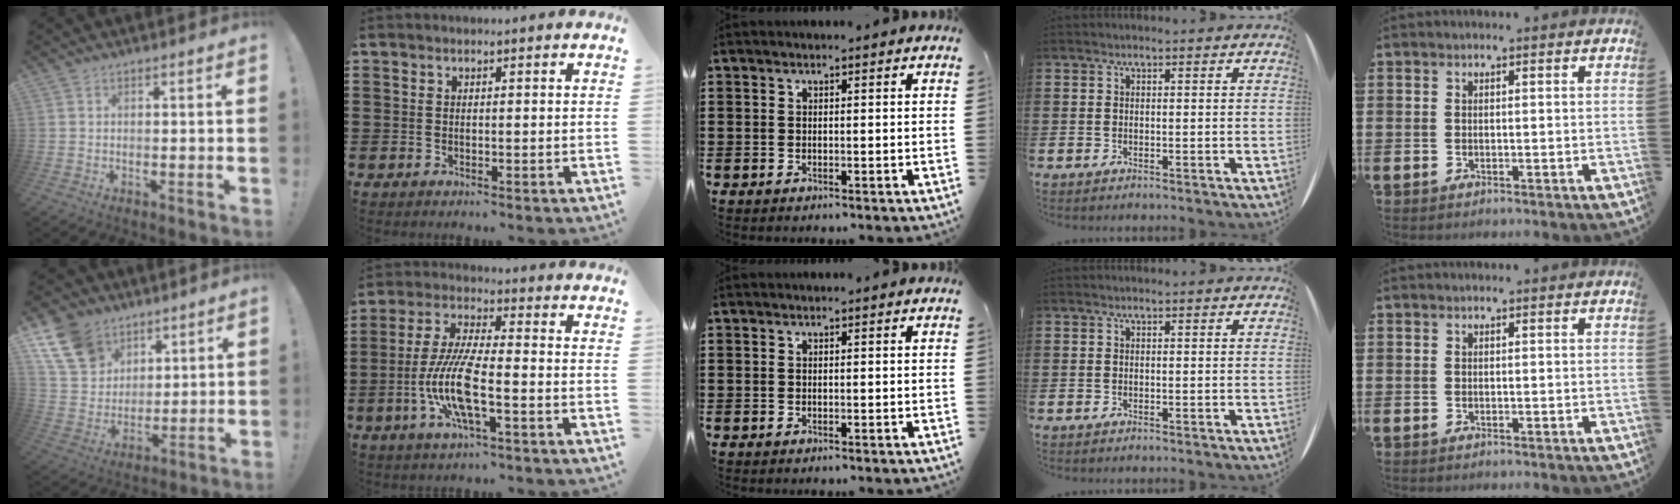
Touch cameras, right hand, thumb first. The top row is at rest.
{"thumb": {"total": 15.0, "force": [8.8, 10.8, 5.7], "torque": [-0.112, -0.044, 0.178]}, "index": {"total": 10.1, "force": [-2.9, 2.1, 9.5], "torque": [-0.209, -0.017, -0.060]}}